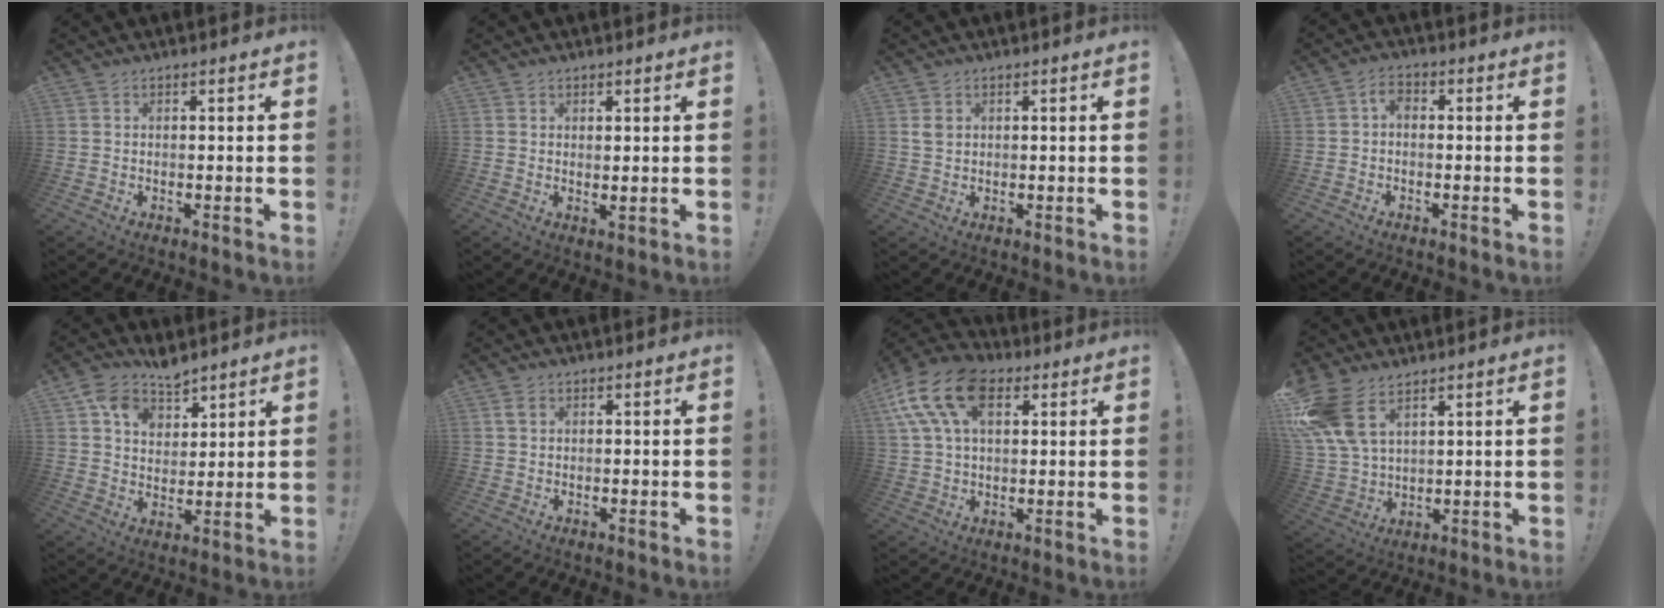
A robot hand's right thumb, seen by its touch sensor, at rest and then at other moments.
{"total": 1.9, "force": [1.5, 0.6, 1.0], "torque": [-0.013, -0.011, 0.026]}
{"total": 2.1, "force": [0.9, 1.7, 0.7], "torque": [0.001, -0.006, 0.016]}
{"total": 3.2, "force": [-0.6, 2.0, 2.4], "torque": [-0.043, 0.012, -0.012]}
{"total": 9.6, "force": [6.3, 6.3, 3.4], "torque": [-0.063, -0.033, 0.125]}
{"total": 1.8, "force": [0.7, 1.3, 1.1], "torque": [-0.022, 0.005, 0.013]}
{"total": 17.3, "force": [6.9, 10.4, 11.9], "torque": [-0.230, -0.015, 0.125]}
{"total": 12.8, "force": [7.2, 7.1, 7.8], "torque": [-0.163, -0.027, 0.144]}